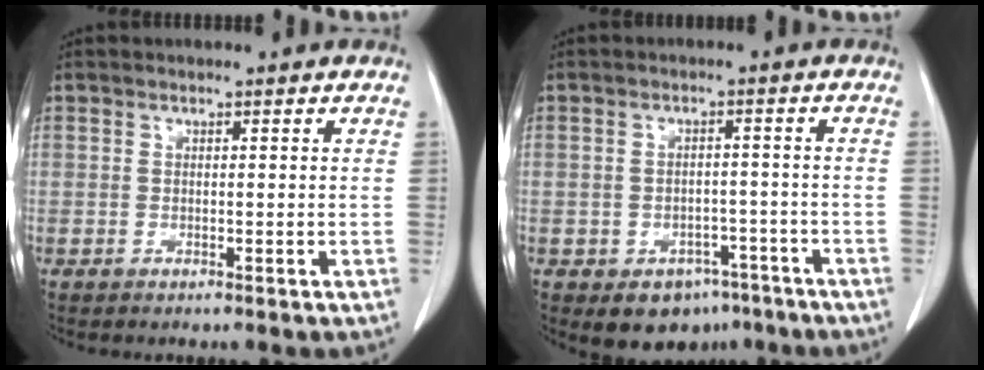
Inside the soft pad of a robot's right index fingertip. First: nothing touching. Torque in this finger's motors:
{"motor_torque": [0.09, -0.08, -0.06, -0.03]}